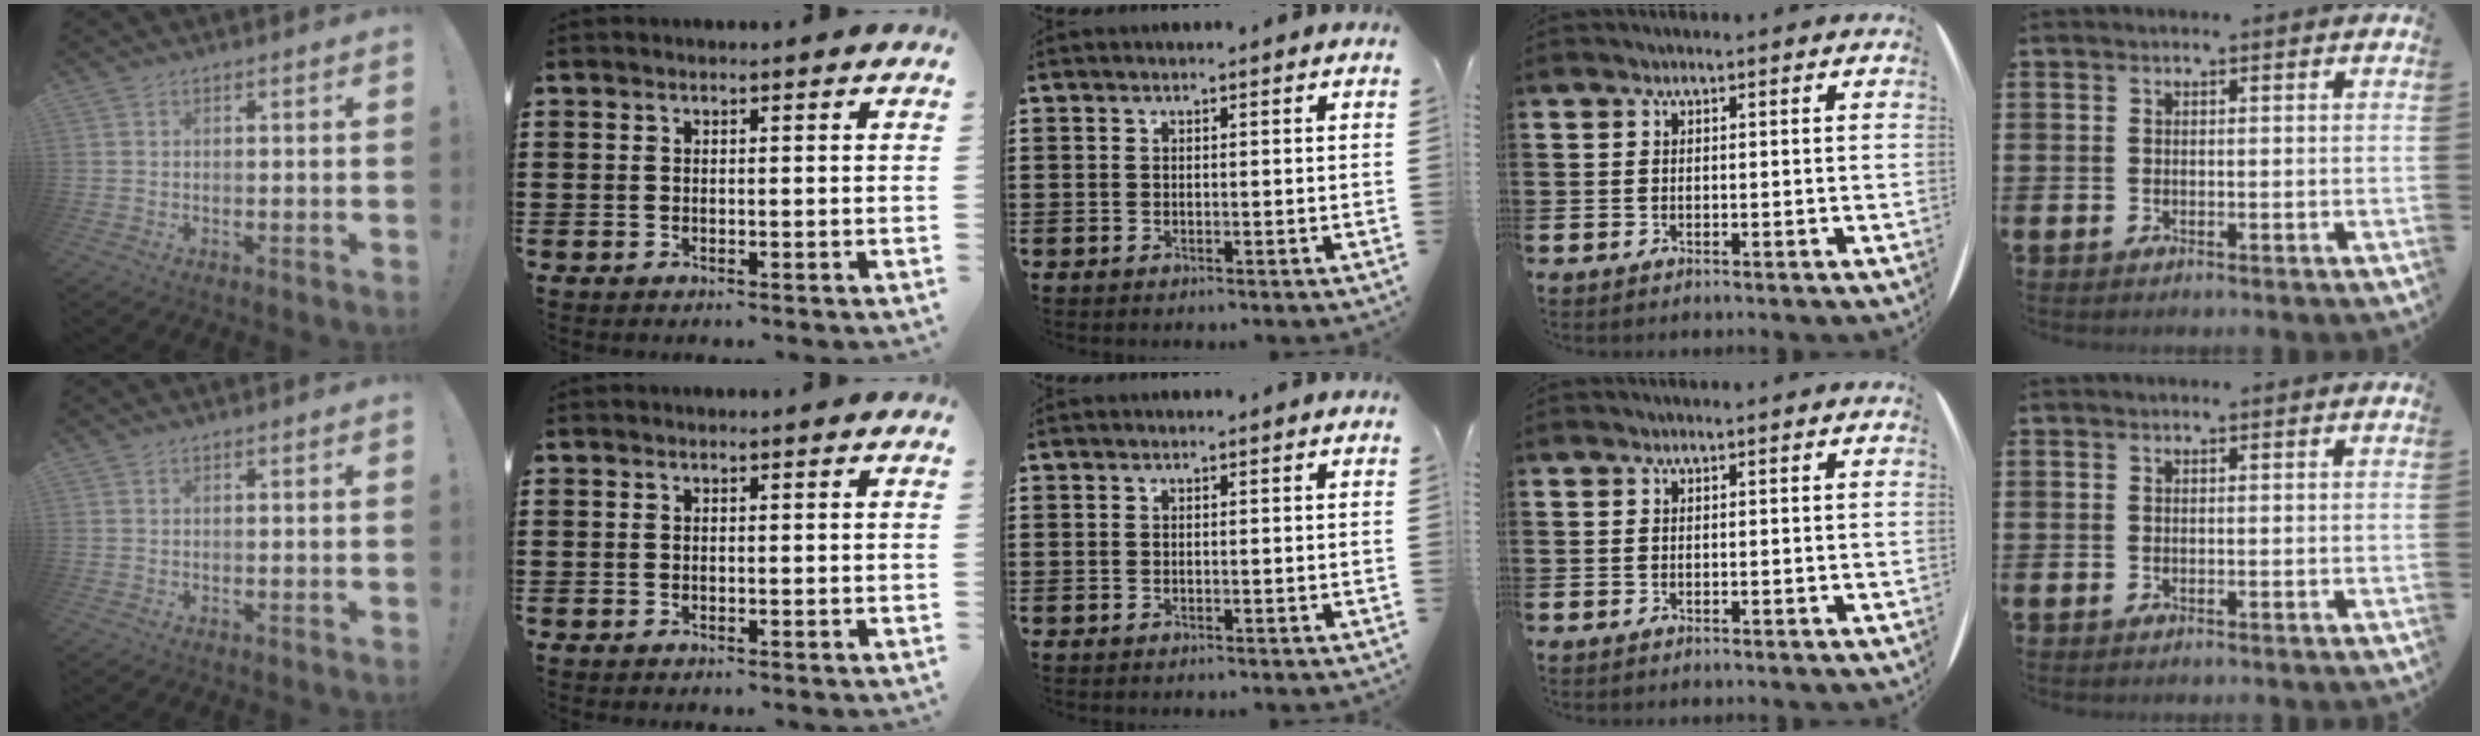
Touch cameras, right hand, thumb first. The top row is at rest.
{}